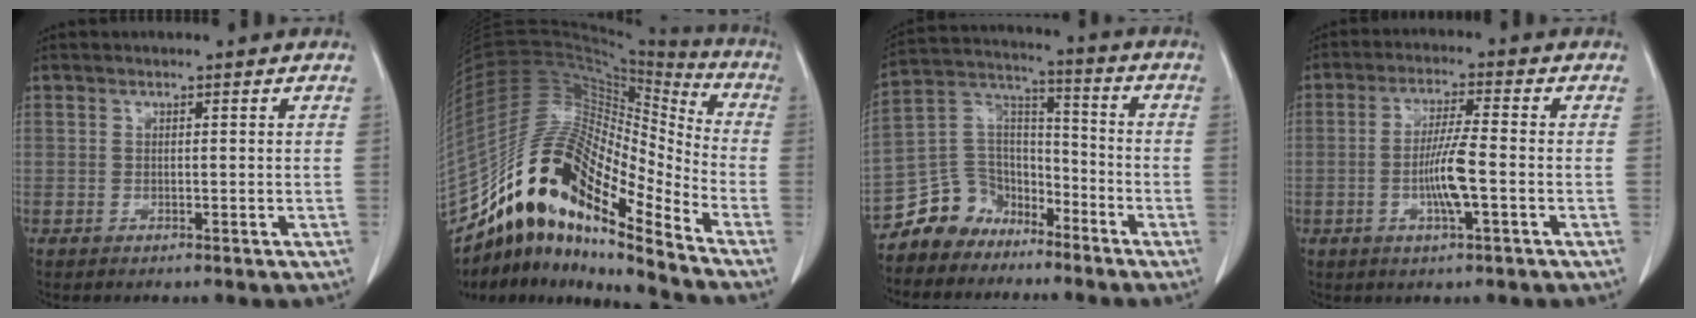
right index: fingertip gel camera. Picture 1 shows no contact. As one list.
[{"total": 22.0, "force": [-16.0, 4.9, 14.3], "torque": [-0.286, 0.030, -0.288]}, {"total": 10.2, "force": [-7.7, 6.5, 1.2], "torque": [-0.028, 0.054, -0.146]}, {"total": 6.7, "force": [-1.6, 0.2, 6.5], "torque": [-0.128, -0.004, -0.030]}]